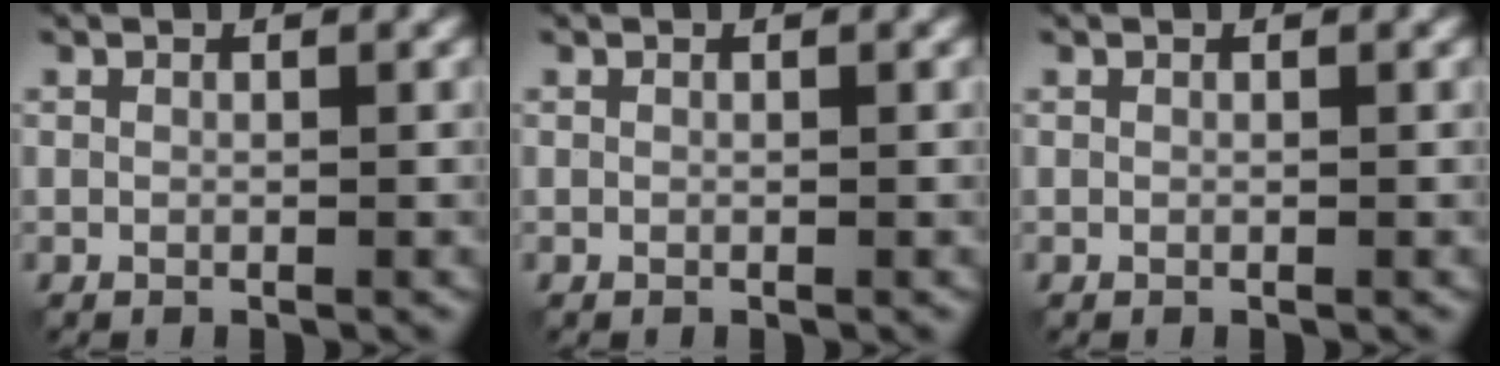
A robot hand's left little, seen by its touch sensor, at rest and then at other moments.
{"total": 0.0}
{"total": 0.0}